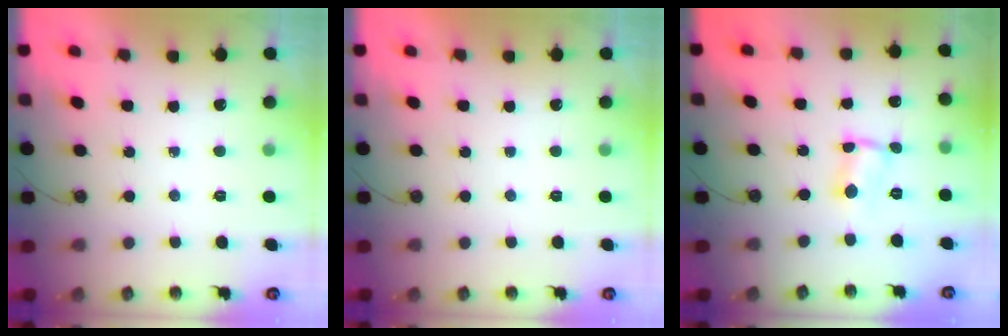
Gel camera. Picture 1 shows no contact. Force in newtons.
{"total": 0.0}
{"total": 2.9, "press": 1.3, "slide": 2.6}